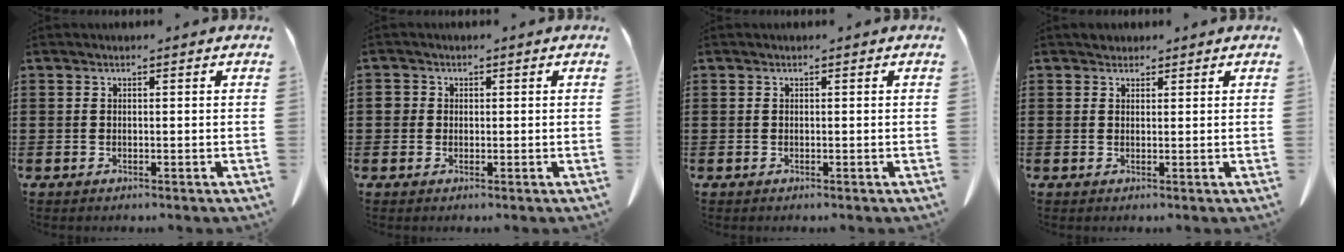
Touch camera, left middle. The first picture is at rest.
{"total": 1.4, "force": [0.2, 1.3, 0.5], "torque": [-0.005, 0.004, 0.001]}
{"total": 0.0}
{"total": 1.3, "force": [1.1, 0.7, 0.0], "torque": [0.004, 0.000, 0.020]}